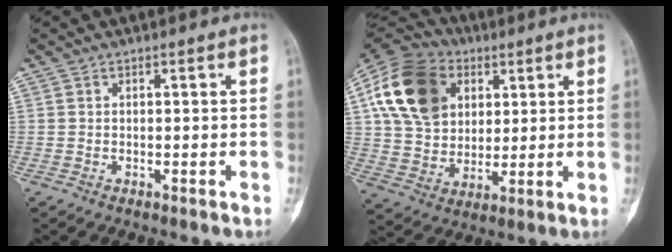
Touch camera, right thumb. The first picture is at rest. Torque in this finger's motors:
{"motor_torque": [1.12, 2.55, 1.72, 0.60, 0.20]}